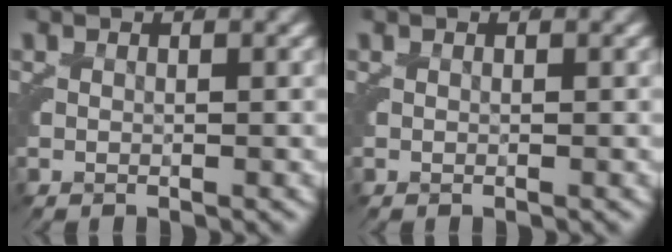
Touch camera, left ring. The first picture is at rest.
{"total": 0.0}